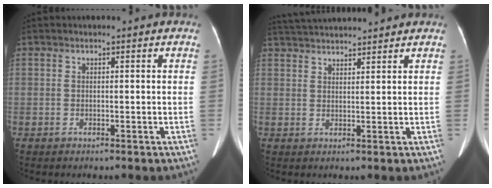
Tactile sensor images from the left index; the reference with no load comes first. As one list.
[{"total": 9.6, "force": [9.1, 0.4, 3.2], "torque": [-0.060, 0.025, 0.140]}]